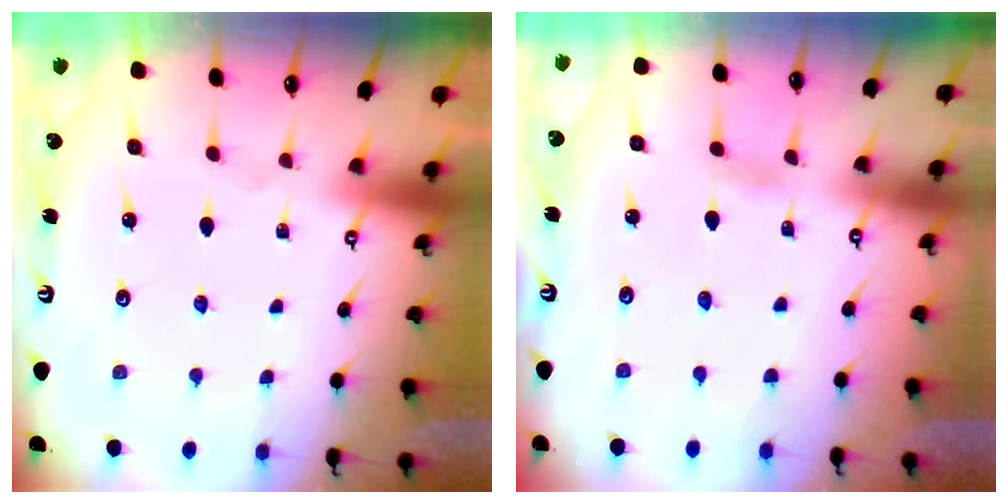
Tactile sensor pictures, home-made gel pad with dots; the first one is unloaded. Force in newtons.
{"total": 1.6, "press": 1.6, "slide": 0.2}